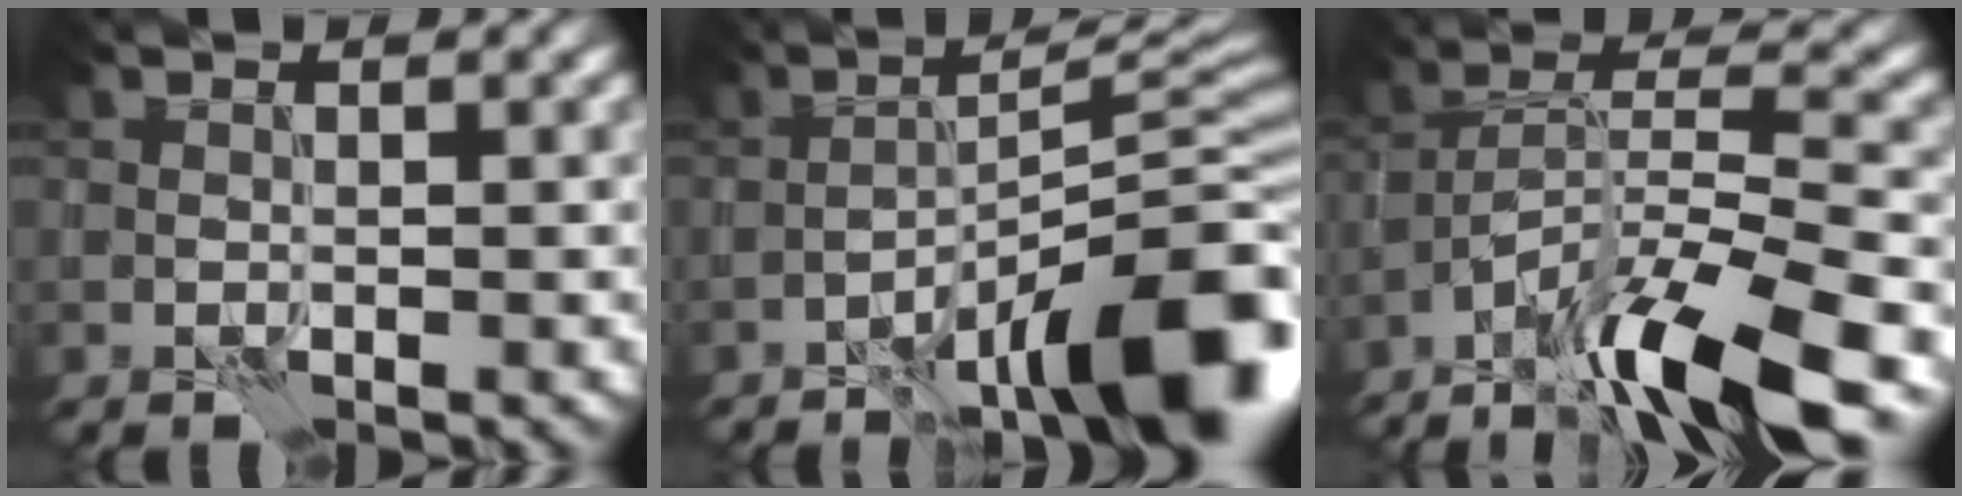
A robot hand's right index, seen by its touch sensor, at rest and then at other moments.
{"total": 13.1, "force": [-7.9, 3.0, 10.0], "torque": [-0.143, 0.011, -0.126]}
{"total": 10.7, "force": [-7.5, 1.8, 7.4], "torque": [-0.128, 0.010, -0.138]}